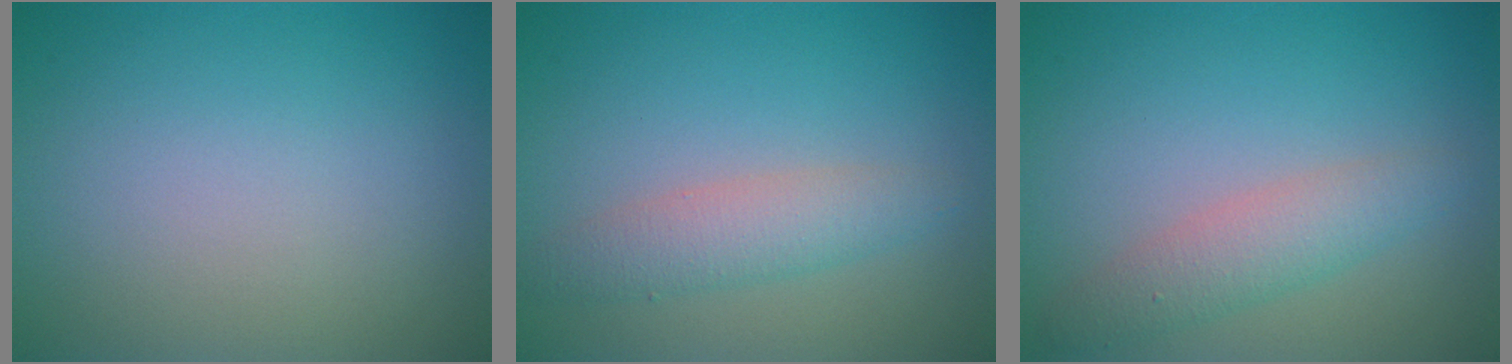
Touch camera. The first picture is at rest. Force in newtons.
{"total": 2.9, "press": 2.9, "slide": 0.1}
{"total": 2.9, "press": 2.9, "slide": 0.1}